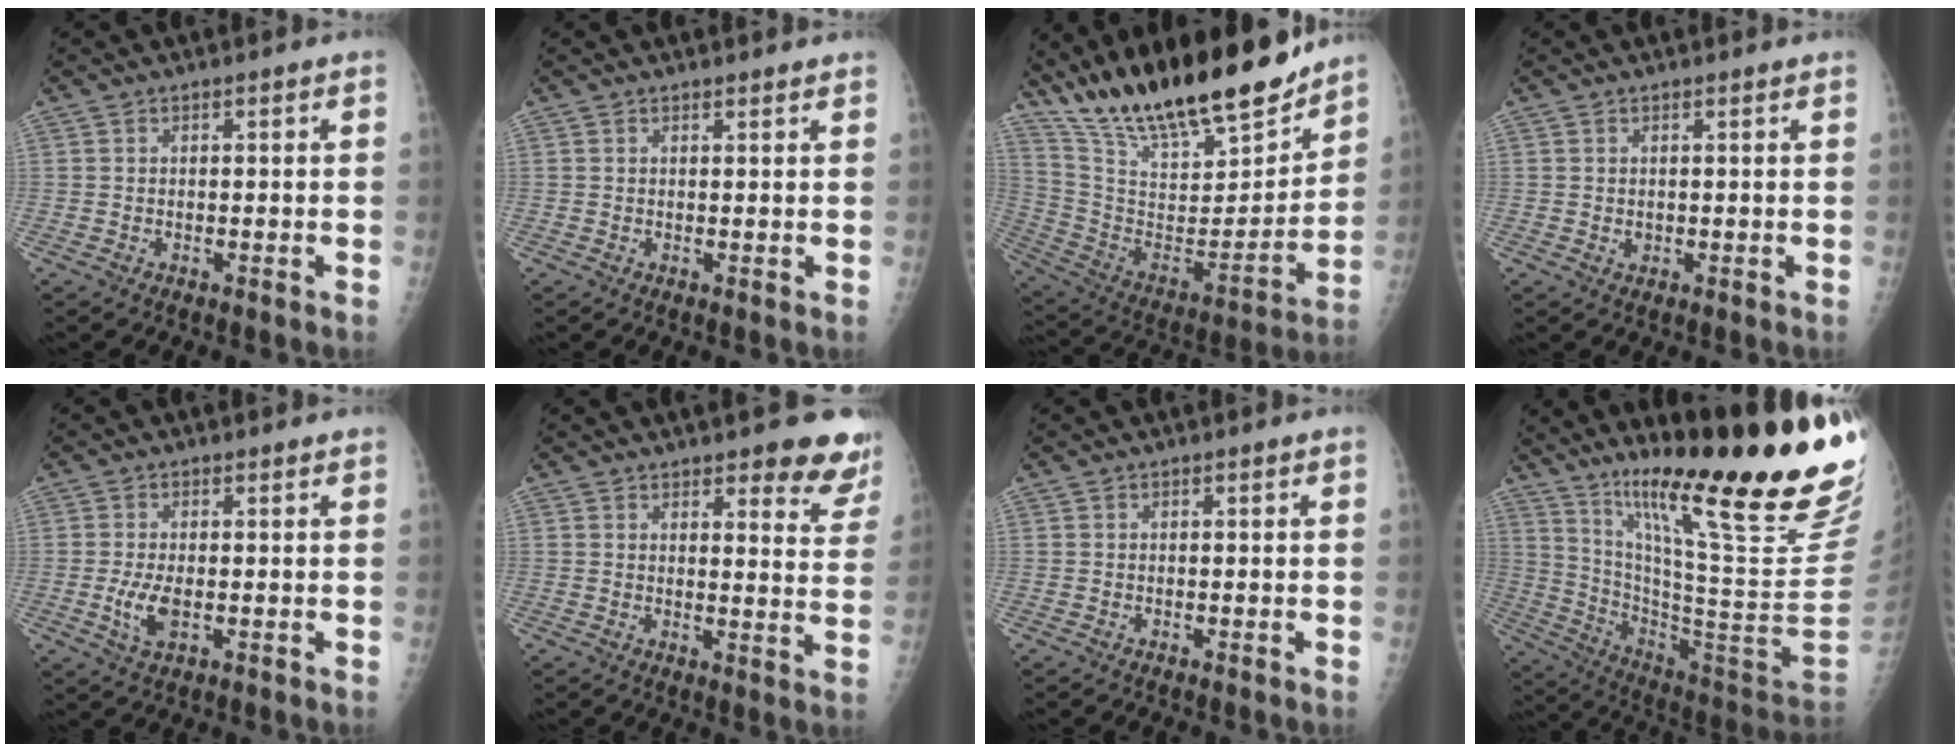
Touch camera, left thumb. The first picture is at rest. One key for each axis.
{"total": 1.2, "fx": 1.1, "fy": 0.3, "fz": 0.2, "tx": 0.000, "ty": -0.004, "tz": 0.016}
{"total": 25.9, "fx": 21.4, "fy": 7.0, "fz": 12.9, "tx": -0.191, "ty": -0.094, "tz": 0.367}
{"total": 1.1, "fx": 0.5, "fy": 0.9, "fz": 0.5, "tx": -0.002, "ty": -0.003, "tz": 0.008}
{"total": 4.6, "fx": -0.2, "fy": 2.2, "fz": 4.0, "tx": -0.084, "ty": -0.006, "tz": -0.002}
{"total": 9.9, "fx": 8.3, "fy": 3.0, "fz": 4.6, "tx": -0.014, "ty": -0.051, "tz": 0.080}
{"total": 0.0}
{"total": 32.1, "fx": 20.9, "fy": 2.0, "fz": 24.3, "tx": -0.314, "ty": -0.107, "tz": 0.335}